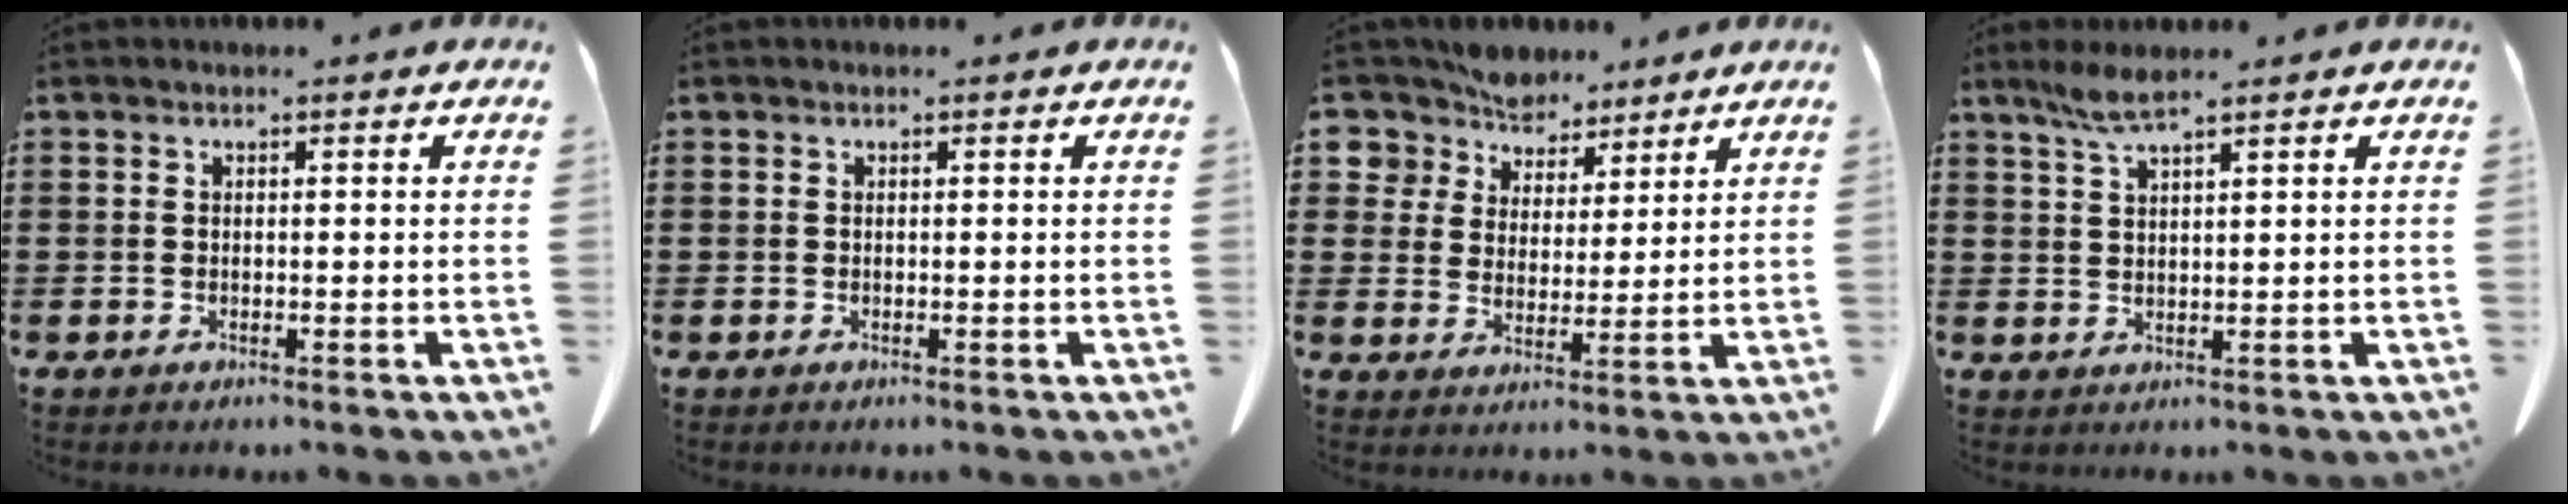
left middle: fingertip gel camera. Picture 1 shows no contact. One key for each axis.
{"total": 0.0}
{"total": 7.9, "fx": 7.0, "fy": 3.6, "fz": 0.2, "tx": -0.051, "ty": -0.037, "tz": 0.133}
{"total": 3.5, "fx": 2.5, "fy": 0.2, "fz": 2.4, "tx": -0.054, "ty": 0.001, "tz": 0.046}